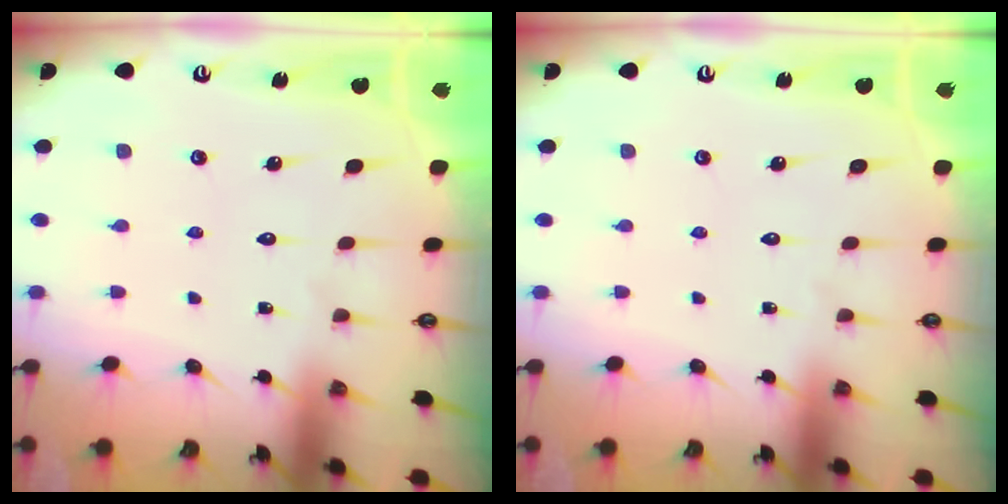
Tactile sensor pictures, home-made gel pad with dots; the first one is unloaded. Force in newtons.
{"total": 0.0}